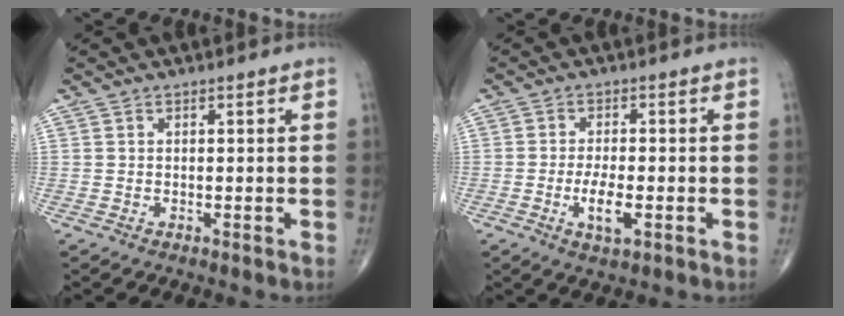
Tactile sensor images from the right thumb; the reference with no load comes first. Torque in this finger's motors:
{"motor_torque": [3.75, 1.23, 1.42, -1.35, 0.53]}